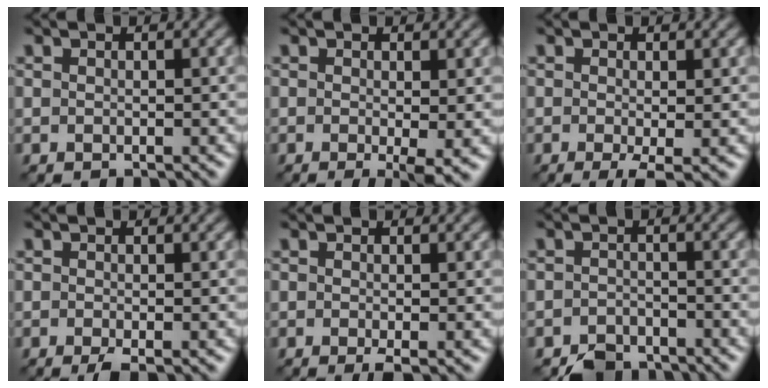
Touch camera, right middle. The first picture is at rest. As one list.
[{"total": 2.8, "force": [-0.5, 0.4, 2.8], "torque": [-0.044, -0.011, -0.008]}, {"total": 2.3, "force": [-0.6, 0.3, 2.2], "torque": [-0.041, -0.009, -0.012]}, {"total": 1.4, "force": [-0.7, 0.1, 1.2], "torque": [-0.026, -0.005, -0.016]}, {"total": 1.3, "force": [-0.5, 0.1, 1.2], "torque": [-0.023, -0.006, -0.009]}, {"total": 2.8, "force": [-2.5, 1.2, 0.5], "torque": [-0.005, 0.002, -0.051]}]